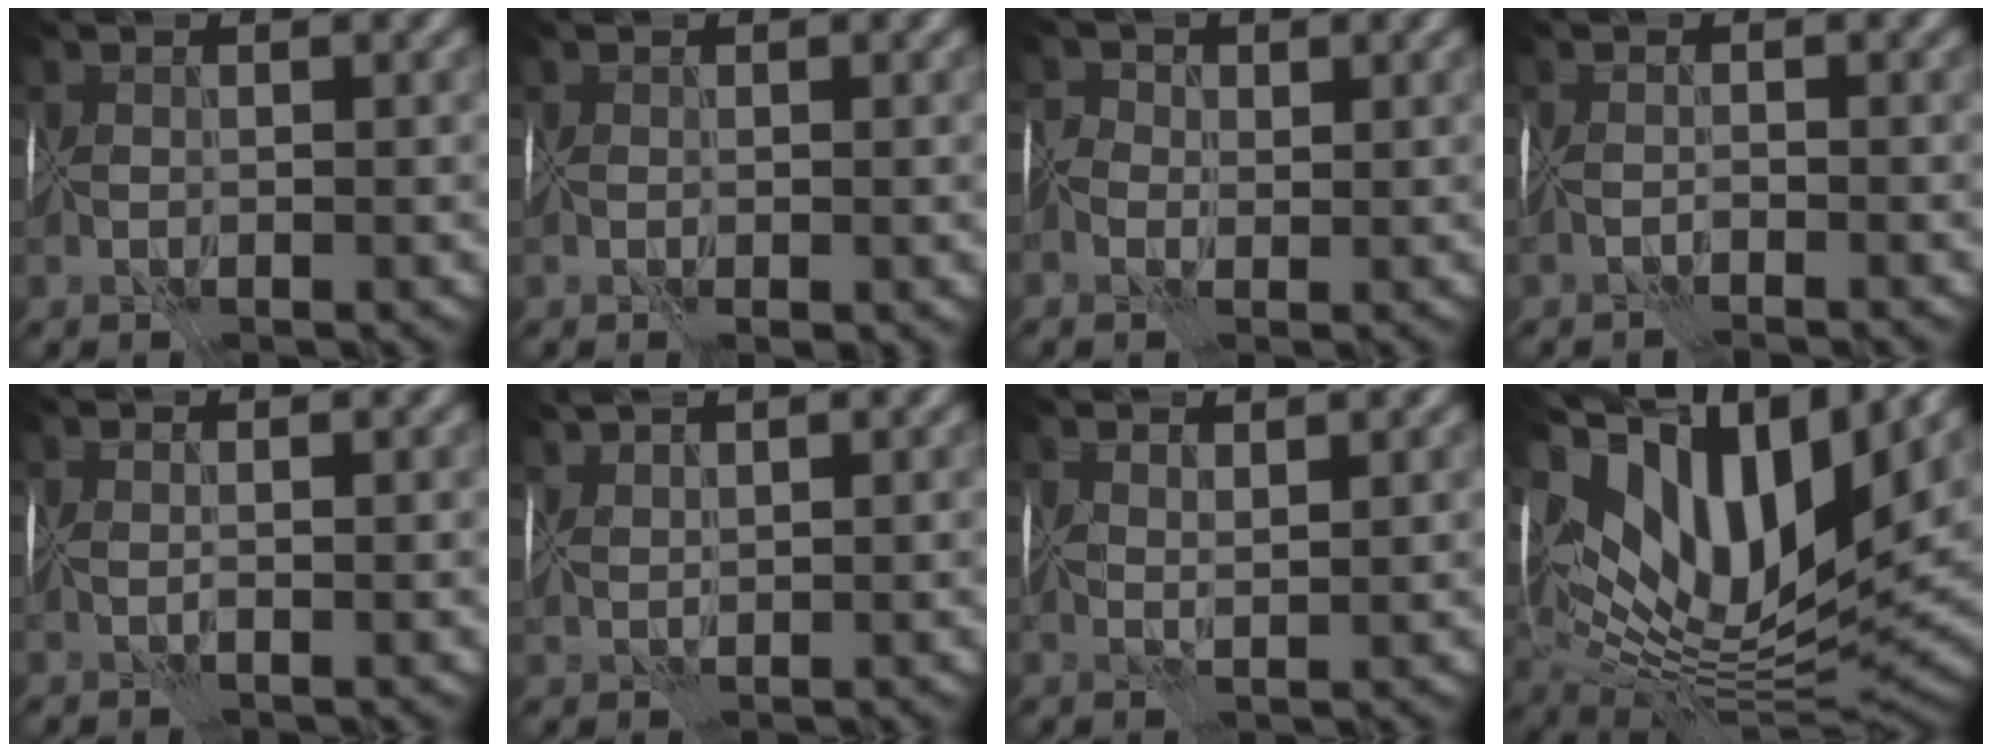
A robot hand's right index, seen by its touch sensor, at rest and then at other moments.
{"total": 0.7, "force": [0.0, 0.3, 0.6], "torque": [-0.008, 0.001, 0.005]}
{"total": 2.1, "force": [0.0, 2.0, 0.8], "torque": [-0.007, 0.026, -0.007]}
{"total": 1.3, "force": [-0.6, -1.1, -0.4], "torque": [0.012, 0.006, -0.014]}
{"total": 1.1, "force": [0.7, -0.8, -0.3], "torque": [0.005, 0.008, 0.015]}
{"total": 2.5, "force": [2.4, -0.6, -0.3], "torque": [0.003, 0.011, 0.057]}
{"total": 1.9, "force": [1.8, -0.6, -0.2], "torque": [0.004, 0.005, 0.042]}
{"total": 15.7, "force": [7.9, 7.0, 11.6], "torque": [-0.230, 0.029, 0.138]}